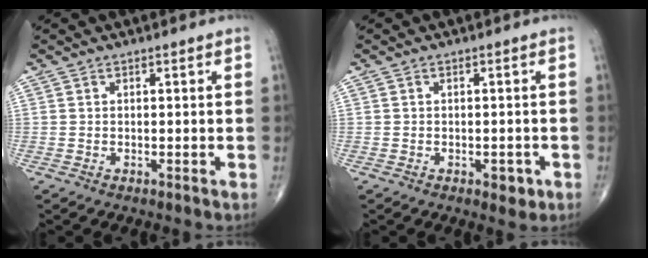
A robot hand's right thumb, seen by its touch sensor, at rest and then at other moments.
{"total": 2.6, "force": [-1.1, 1.5, 1.9], "torque": [-0.014, 0.004, -0.011]}